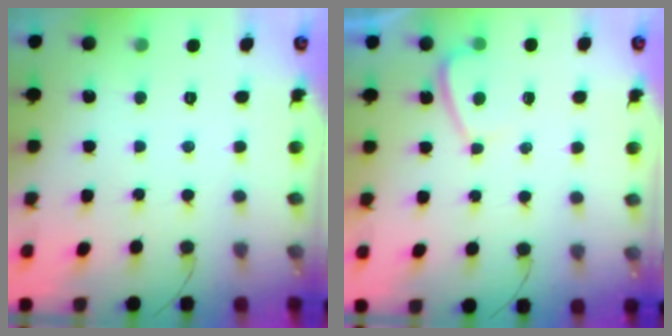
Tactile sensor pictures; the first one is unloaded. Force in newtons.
{"total": 1.9, "press": 1.8, "slide": 0.7}